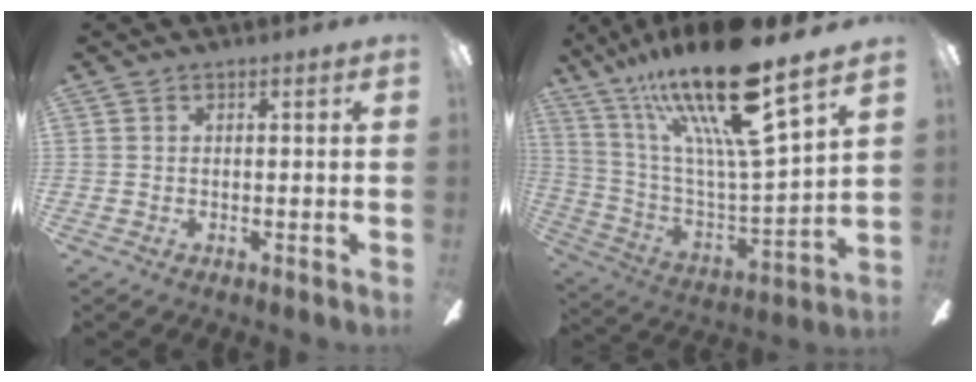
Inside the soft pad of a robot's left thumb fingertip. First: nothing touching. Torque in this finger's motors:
{"motor_torque": [1.18, 0.44, 2.23, -0.54, 0.44]}